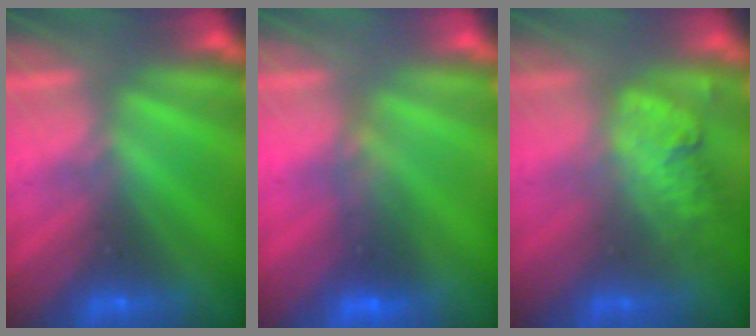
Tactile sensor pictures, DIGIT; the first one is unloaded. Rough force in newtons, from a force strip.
{"total": 2.0}
{"total": 2.4}